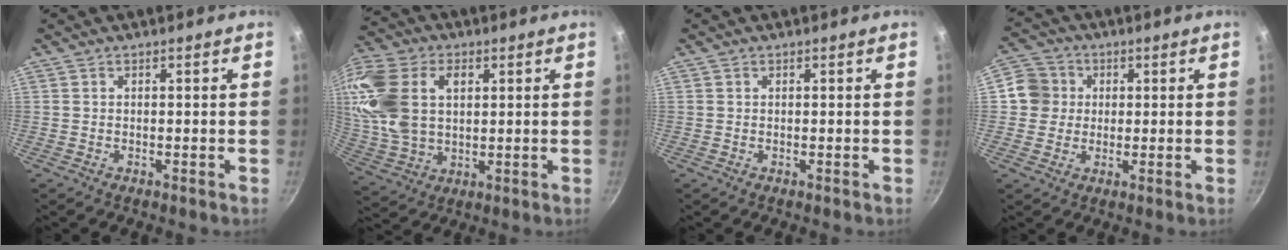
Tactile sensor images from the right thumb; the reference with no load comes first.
{"total": 18.3, "force": [4.5, 12.4, 12.8], "torque": [-0.261, 0.003, 0.090]}
{"total": 0.0}
{"total": 6.9, "force": [1.0, 6.6, 1.8], "torque": [0.011, 0.009, 0.004]}